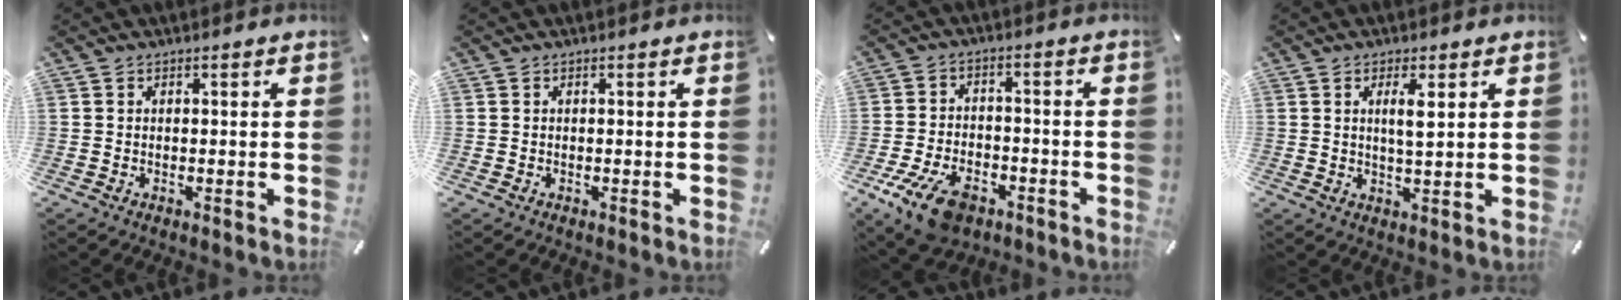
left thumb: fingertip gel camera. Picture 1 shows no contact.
{"total": 0.0}
{"total": 10.8, "force": [-6.4, 6.0, 6.4], "torque": [-0.124, 0.031, -0.113]}
{"total": 4.7, "force": [1.5, 1.3, 4.2], "torque": [-0.073, -0.004, 0.020]}